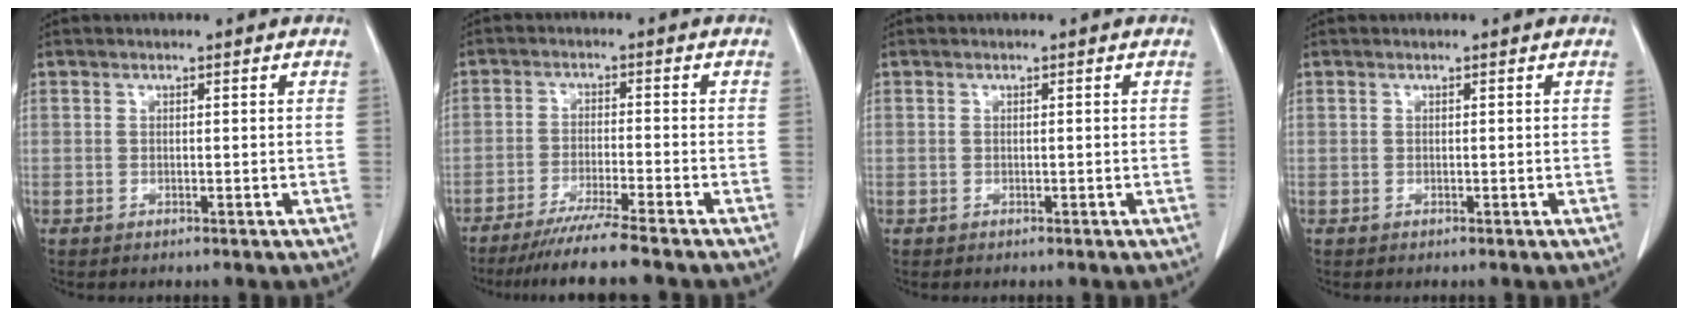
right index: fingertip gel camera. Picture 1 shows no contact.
{"total": 7.5, "force": [-6.3, -1.3, 3.9], "torque": [-0.058, -0.024, -0.104]}
{"total": 0.0}
{"total": 0.0}